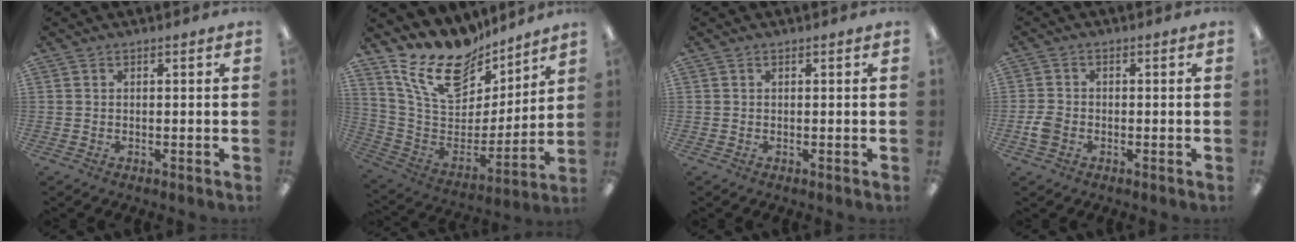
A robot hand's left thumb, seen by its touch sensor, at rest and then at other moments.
{"total": 20.1, "force": [14.9, 9.8, 9.2], "torque": [-0.185, -0.096, 0.271]}
{"total": 0.0}
{"total": 3.3, "force": [-1.2, 2.4, 1.8], "torque": [-0.036, 0.006, -0.024]}